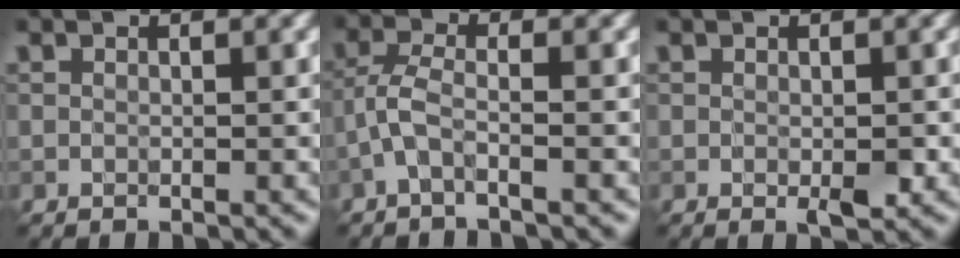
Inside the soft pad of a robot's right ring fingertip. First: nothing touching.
{"total": 2.4, "force": [-1.4, 0.4, 2.0], "torque": [-0.049, 0.009, -0.039]}
{"total": 1.5, "force": [-0.4, 0.5, 1.3], "torque": [-0.023, -0.001, -0.004]}